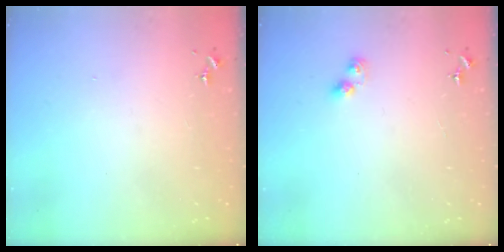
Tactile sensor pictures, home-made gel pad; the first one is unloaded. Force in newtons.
{"total": 4.9, "press": 4.9, "slide": 0.2}